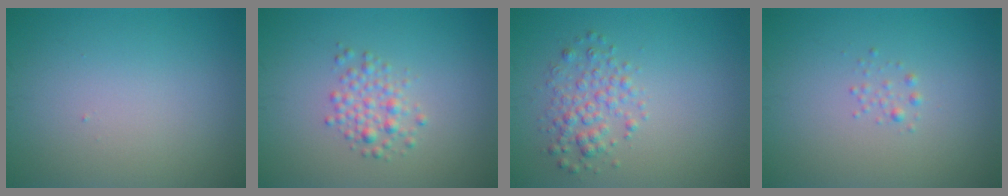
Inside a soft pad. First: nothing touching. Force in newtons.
{"total": 2.2, "press": 2.2, "slide": 0.1}
{"total": 2.6, "press": 2.6, "slide": 0.0}
{"total": 0.7, "press": 0.7, "slide": 0.0}